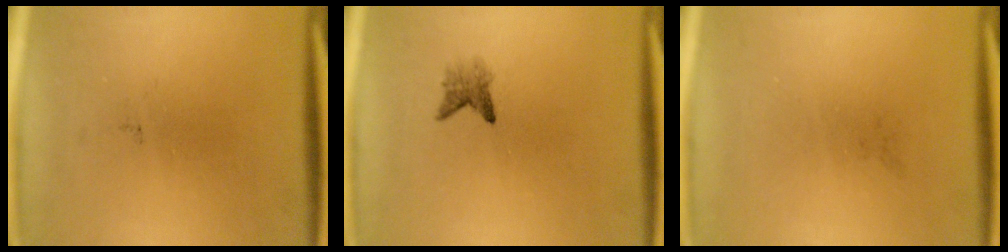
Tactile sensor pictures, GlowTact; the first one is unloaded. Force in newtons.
{"total": 1.8}
{"total": 0.0}